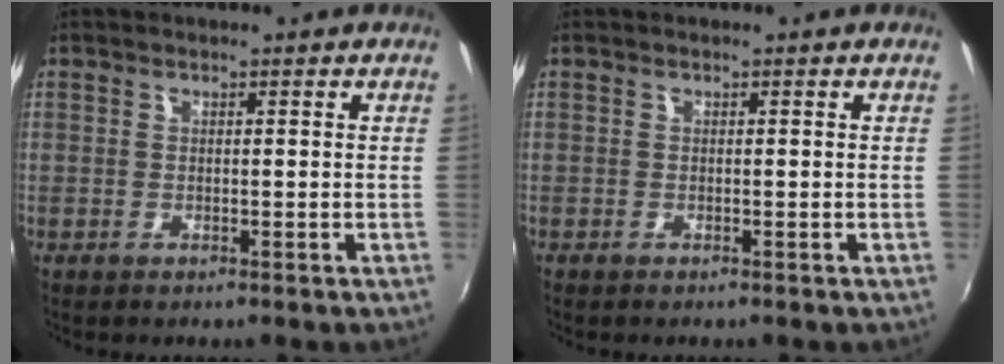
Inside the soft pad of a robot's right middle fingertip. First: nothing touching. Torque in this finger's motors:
{"motor_torque": [-0.07, -0.08, -0.02, -0.01]}